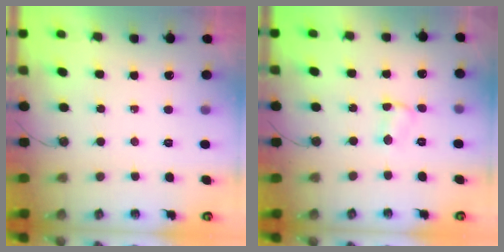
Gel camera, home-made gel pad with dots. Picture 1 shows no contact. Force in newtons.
{"total": 4.1, "press": 4.1, "slide": 0.5}